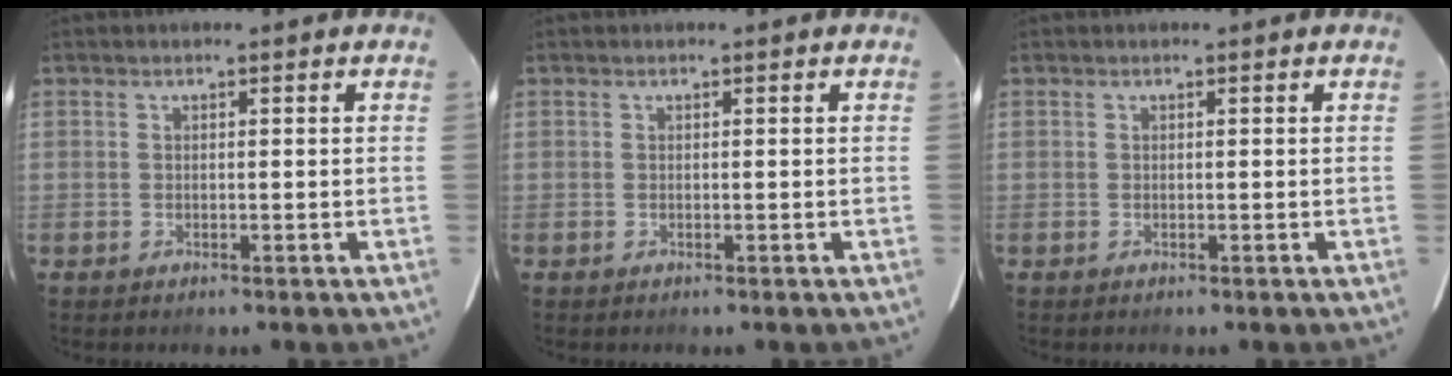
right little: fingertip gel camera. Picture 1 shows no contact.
{"total": 0.0}
{"total": 0.0}